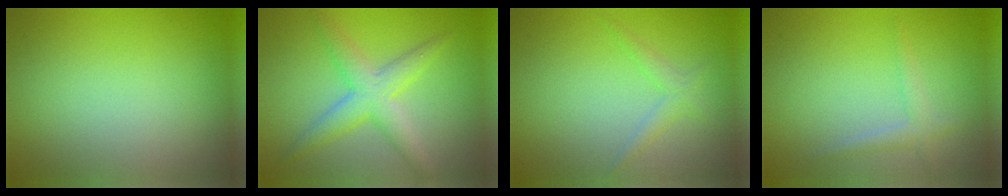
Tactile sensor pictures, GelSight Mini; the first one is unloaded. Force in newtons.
{"total": 4.1, "press": 4.1, "slide": 0.1}
{"total": 1.5, "press": 1.5, "slide": 0.1}
{"total": 1.6, "press": 1.6, "slide": 0.1}